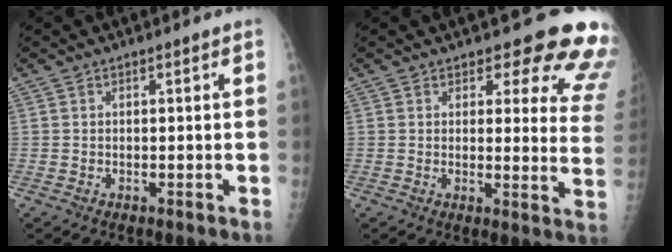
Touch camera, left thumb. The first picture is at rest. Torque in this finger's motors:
{"motor_torque": [0.23, 0.61, 0.24, -0.40, 0.09]}